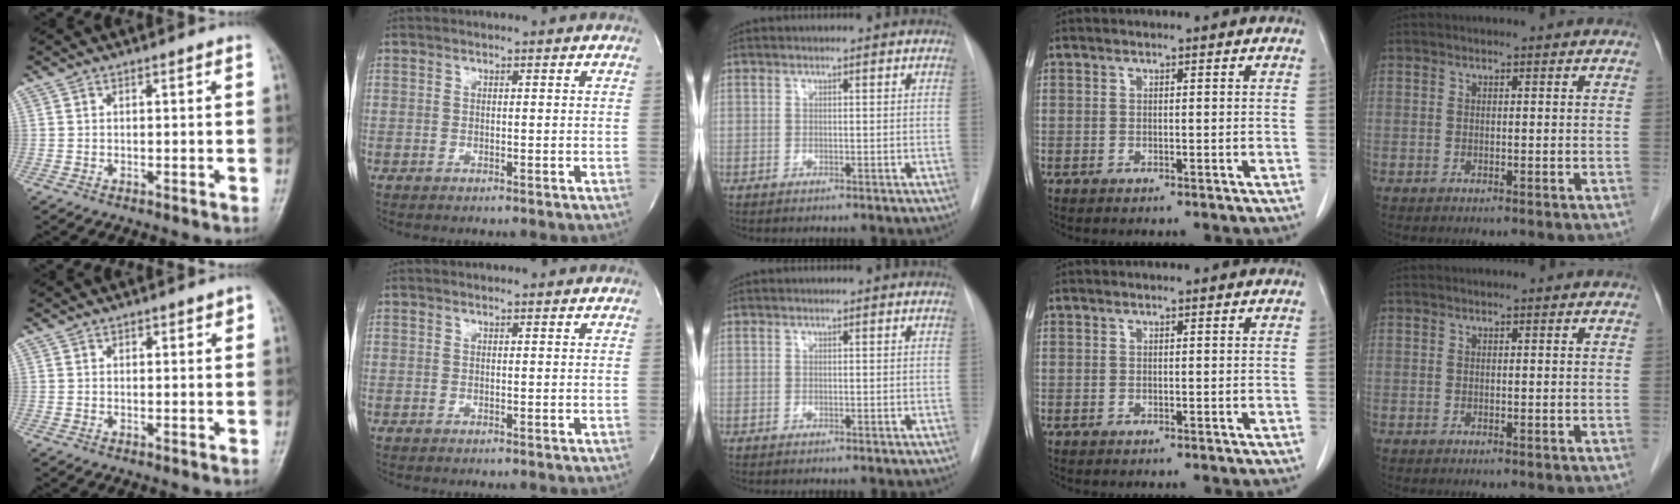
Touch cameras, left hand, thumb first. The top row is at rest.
{"thumb": {"total": 2.2, "force": [1.1, 1.0, 1.6], "torque": [-0.013, -0.002, 0.014]}, "index": {"total": 0.8, "force": [0.8, 0.1, 0.0], "torque": [-0.010, 0.003, 0.010]}}